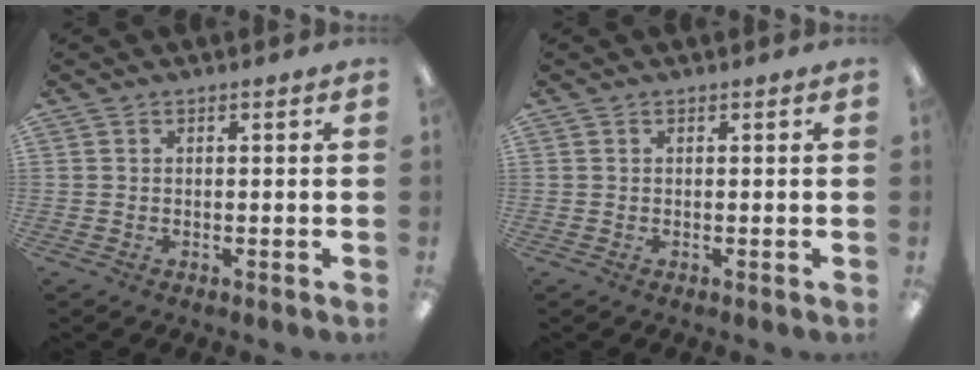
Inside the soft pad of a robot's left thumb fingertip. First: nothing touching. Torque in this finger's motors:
{"motor_torque": [-0.03, 0.03, 0.00, 0.00, 0.00]}